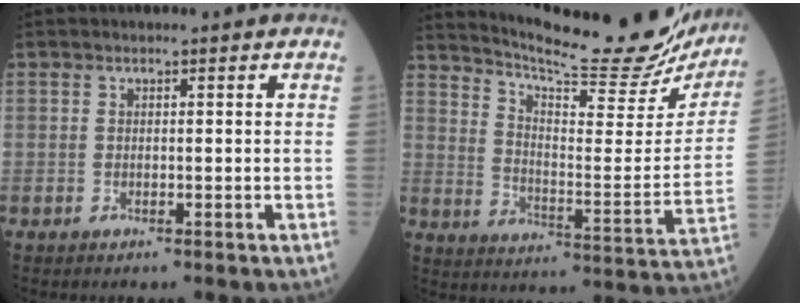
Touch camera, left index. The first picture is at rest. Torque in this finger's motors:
{"motor_torque": [0.05, -0.71, 0.21, 0.08]}